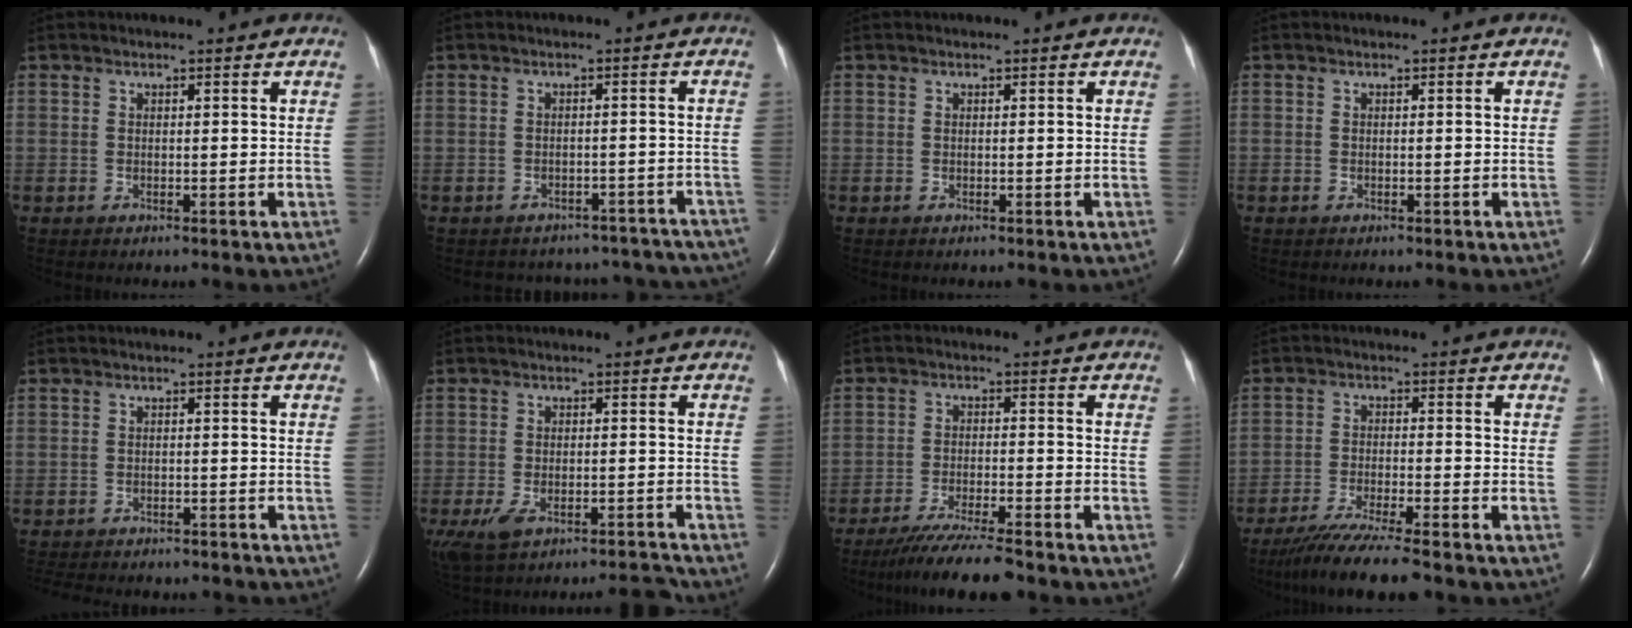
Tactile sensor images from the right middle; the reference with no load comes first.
{"total": 15.8, "force": [-14.2, 6.5, 2.5], "torque": [-0.040, 0.026, -0.141]}
{"total": 0.0}
{"total": 0.0}
{"total": 16.2, "force": [-14.4, 4.5, 6.1], "torque": [-0.141, -0.014, -0.179]}
{"total": 6.9, "force": [-6.0, 0.9, 3.2], "torque": [-0.063, 0.004, -0.103]}
{"total": 9.3, "force": [-8.1, 0.1, 4.6], "torque": [-0.079, -0.029, -0.135]}
{"total": 9.0, "force": [-7.6, -0.5, 4.7], "torque": [-0.081, -0.032, -0.130]}